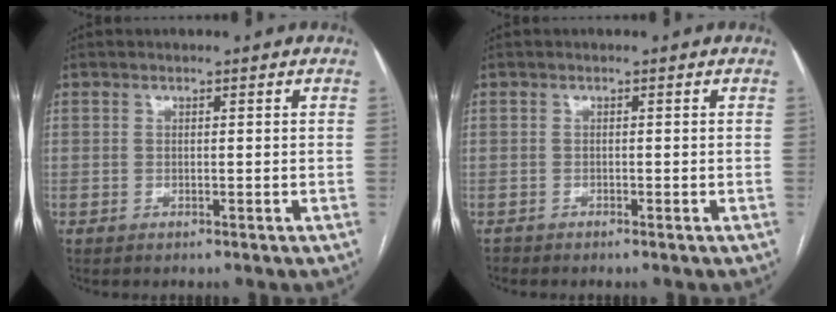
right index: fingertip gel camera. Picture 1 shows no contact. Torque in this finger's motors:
{"motor_torque": [-2.14, 0.00, -1.06, -0.21]}